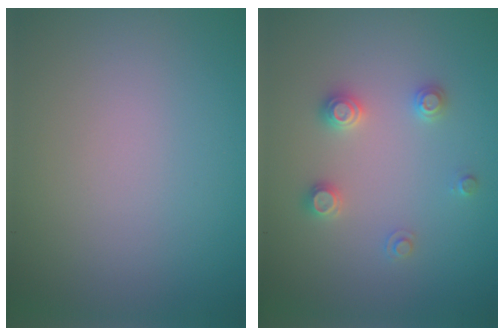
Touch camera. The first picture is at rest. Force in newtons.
{"total": 2.3, "press": 2.3, "slide": 0.2}